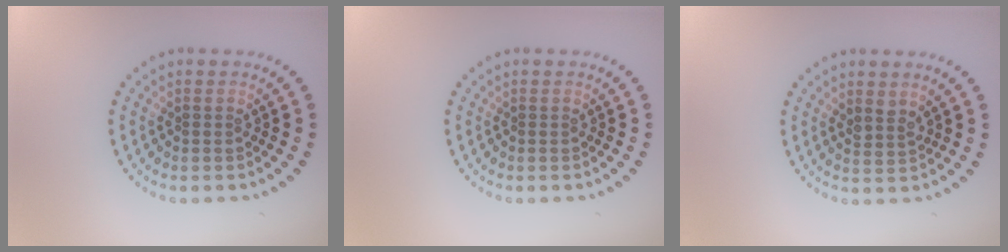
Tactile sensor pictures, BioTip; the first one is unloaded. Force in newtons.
{"total": 0.0}
{"total": 1.3, "press": 1.1, "slide": 0.8}